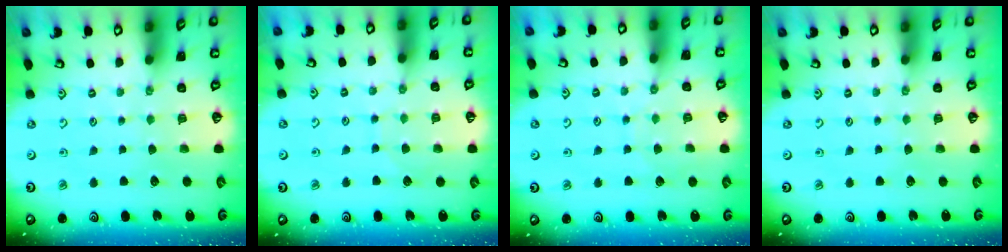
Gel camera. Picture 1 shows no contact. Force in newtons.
{"total": 4.8, "press": 4.8, "slide": 0.5}
{"total": 6.3, "press": 6.2, "slide": 0.6}
{"total": 0.0}